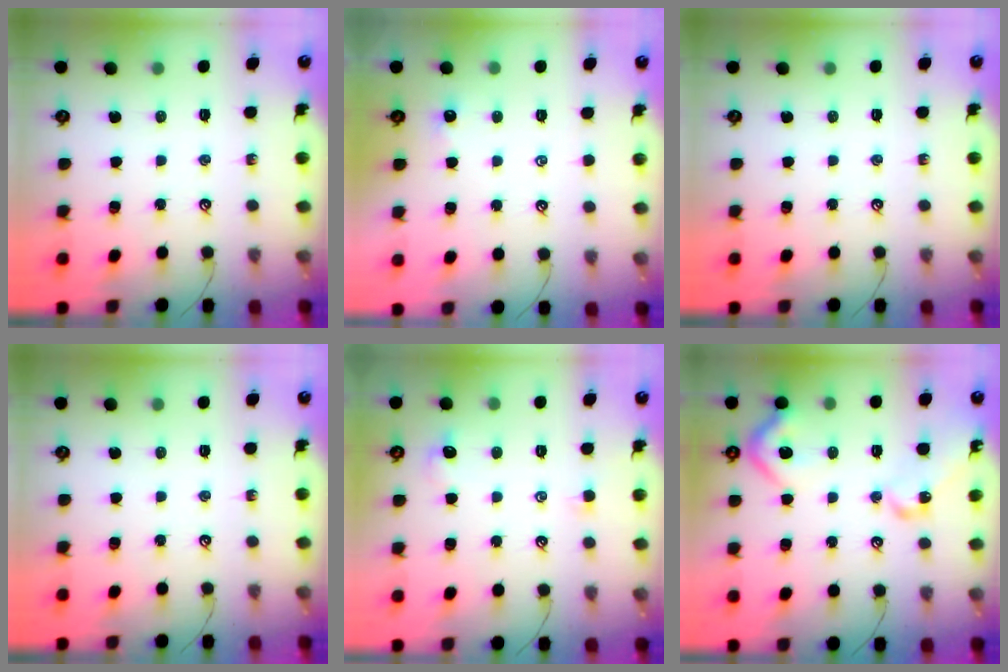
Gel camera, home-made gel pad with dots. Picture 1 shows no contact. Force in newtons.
{"total": 2.4, "press": 2.3, "slide": 0.3}
{"total": 0.0}
{"total": 0.0}
{"total": 0.6, "press": 0.1, "slide": 0.6}
{"total": 11.6, "press": 11.5, "slide": 1.2}